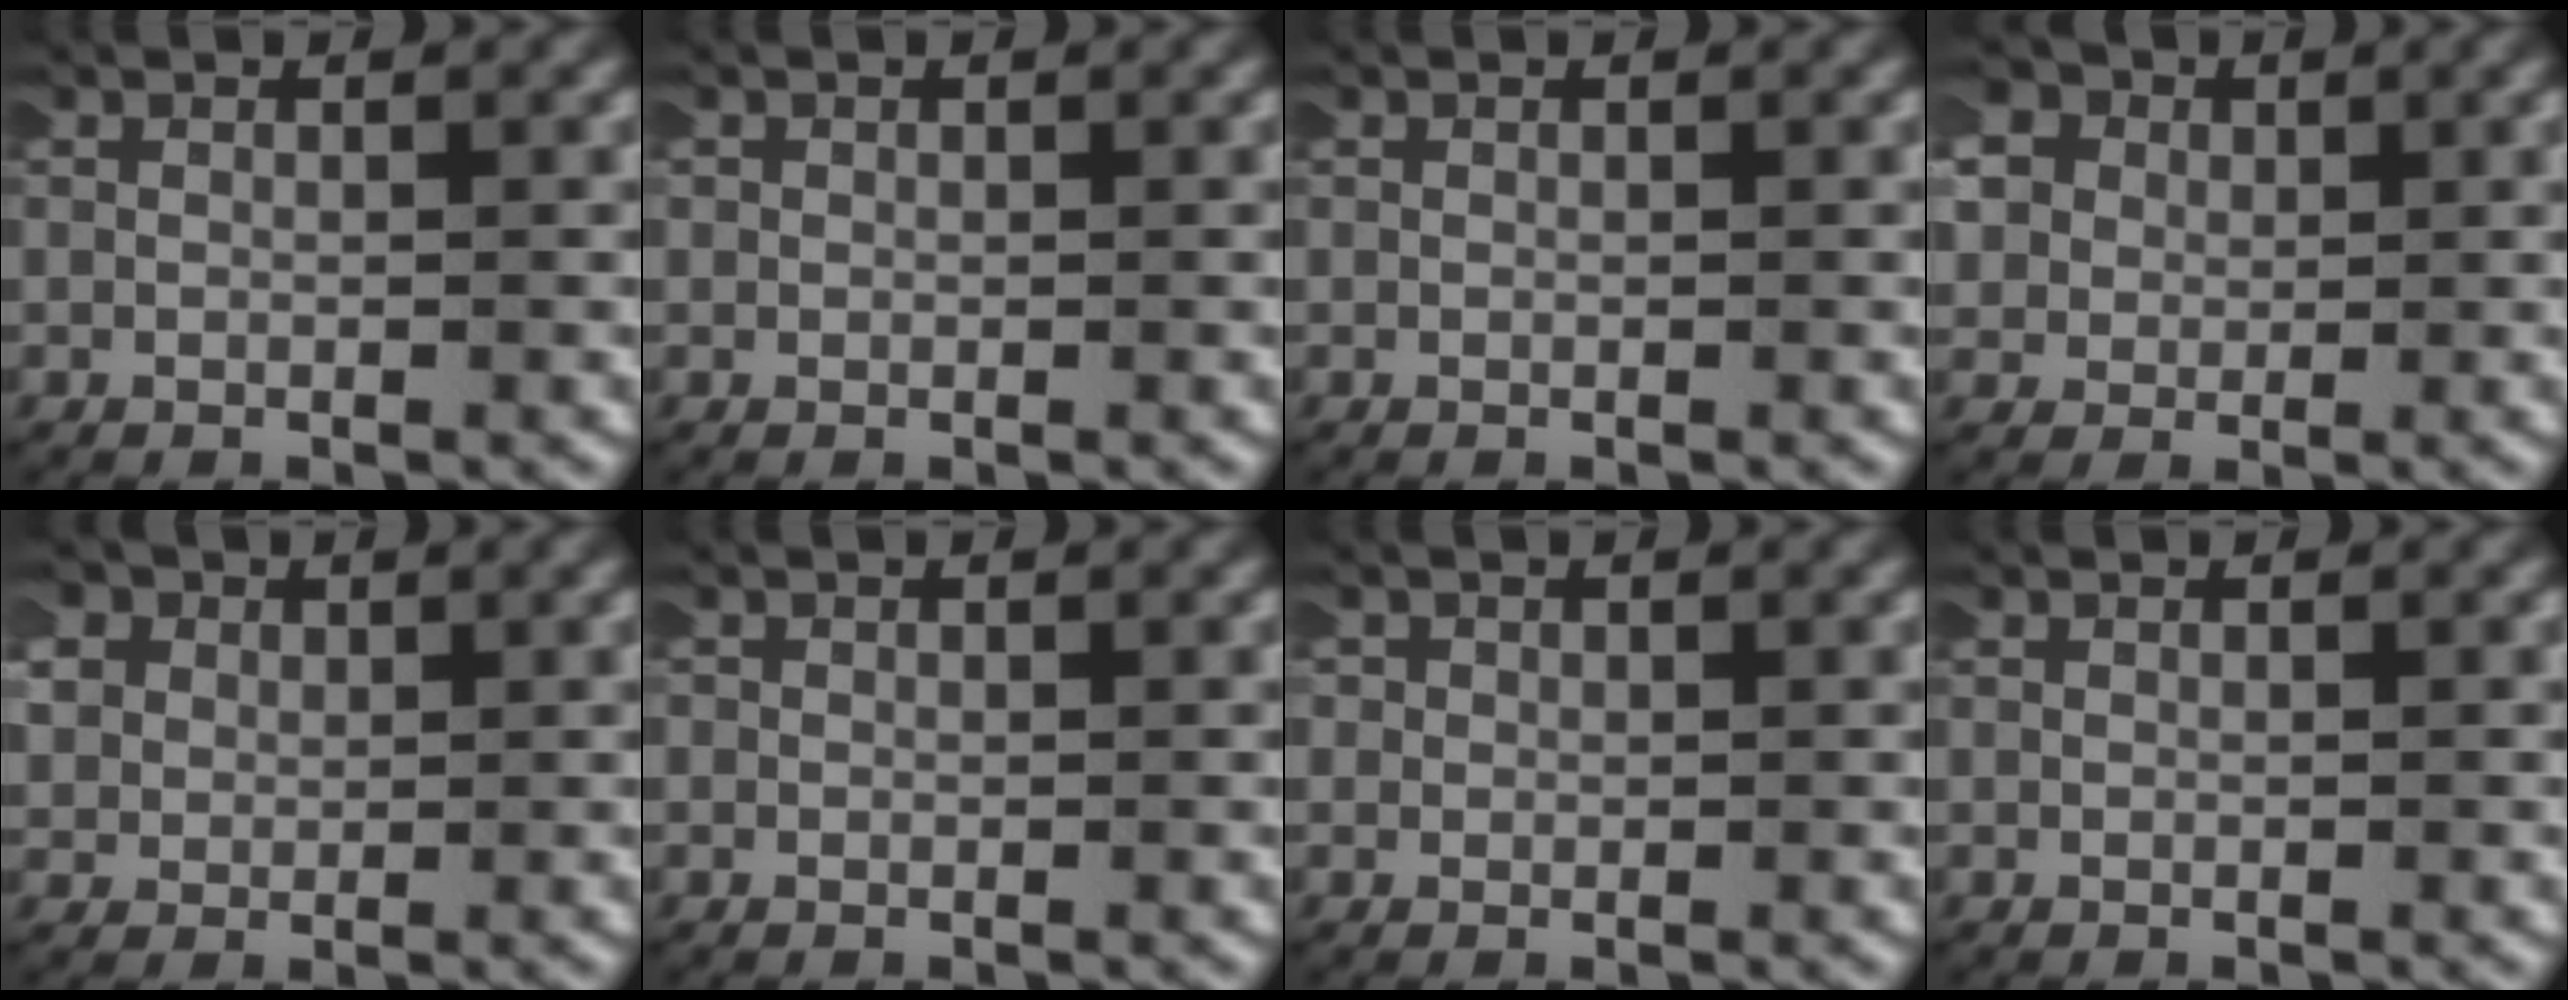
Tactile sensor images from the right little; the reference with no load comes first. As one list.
[{"total": 0.6, "force": [0.0, 0.5, -0.1], "torque": [0.001, 0.004, -0.003]}, {"total": 0.0}, {"total": 8.0, "force": [2.6, 6.7, 3.4], "torque": [-0.103, -0.001, 0.033]}, {"total": 5.2, "force": [1.8, 4.3, 2.2], "torque": [-0.070, -0.001, 0.026]}, {"total": 0.7, "force": [-0.1, 0.7, -0.1], "torque": [0.000, 0.002, -0.005]}, {"total": 1.1, "force": [0.0, 1.1, -0.1], "torque": [-0.003, 0.003, -0.006]}, {"total": 0.0}]